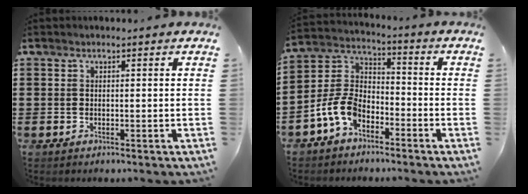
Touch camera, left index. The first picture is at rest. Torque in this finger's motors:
{"motor_torque": [1.29, 0.85, 0.36, 0.16]}